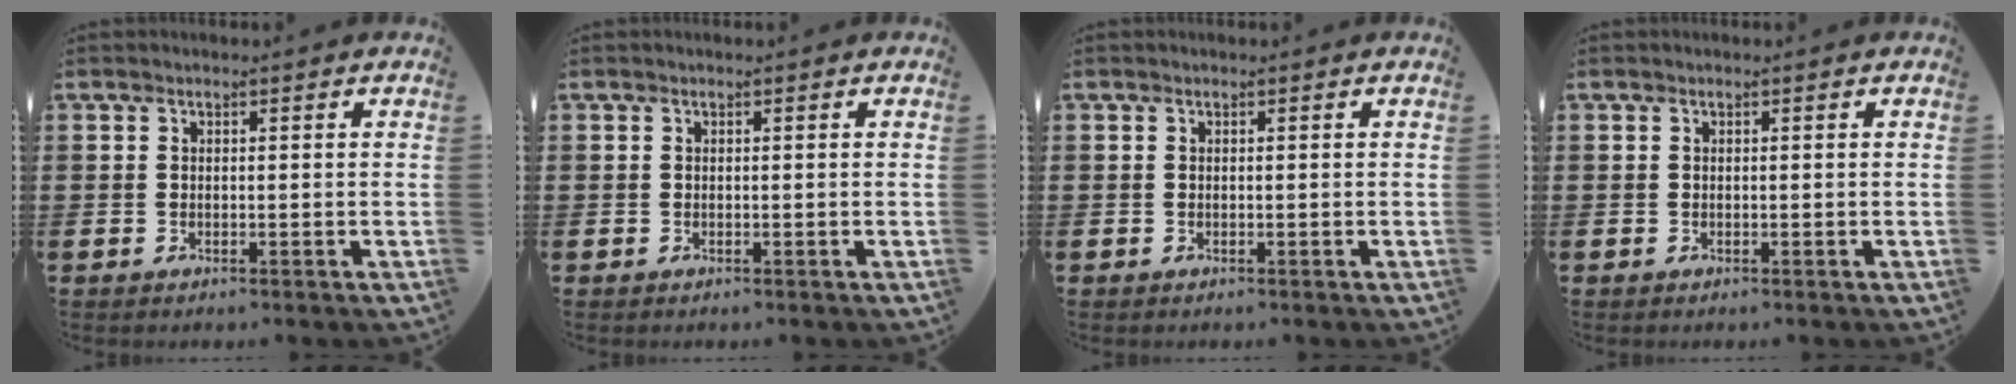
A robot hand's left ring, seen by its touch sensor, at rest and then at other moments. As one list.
[{"total": 0.0}, {"total": 0.0}, {"total": 0.0}]